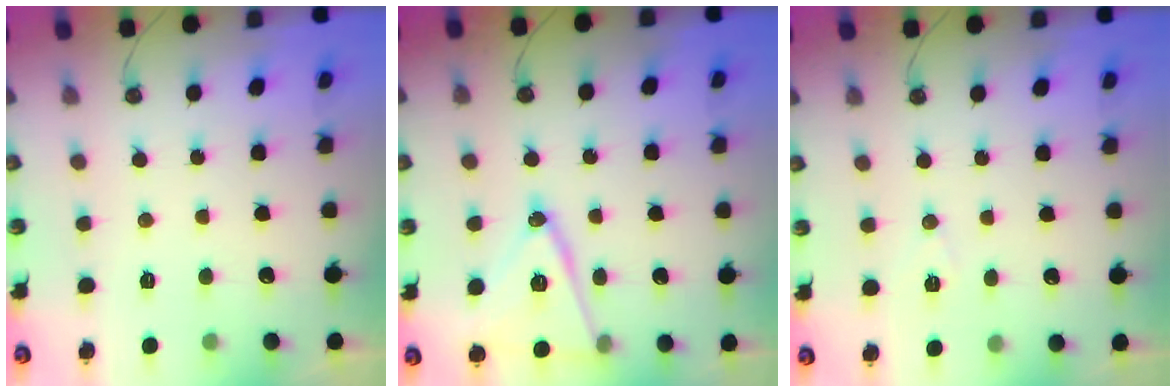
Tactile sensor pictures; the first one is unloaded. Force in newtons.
{"total": 15.6, "press": 15.2, "slide": 3.4}
{"total": 5.6, "press": 3.4, "slide": 4.5}